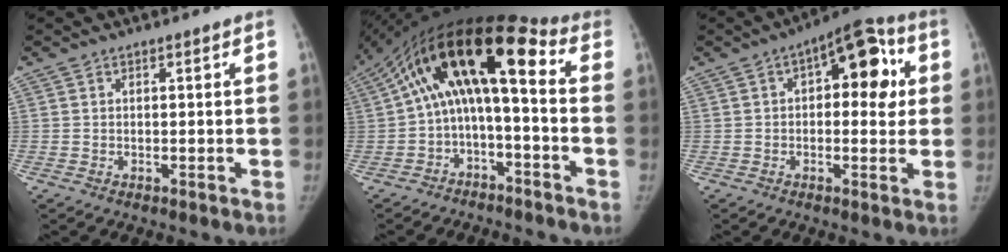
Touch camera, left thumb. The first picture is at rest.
{"total": 16.2, "force": [0.5, 6.1, 15.0], "torque": [-0.241, 0.090, 0.001]}
{"total": 13.0, "force": [2.7, 6.8, 10.7], "torque": [-0.094, 0.025, 0.029]}